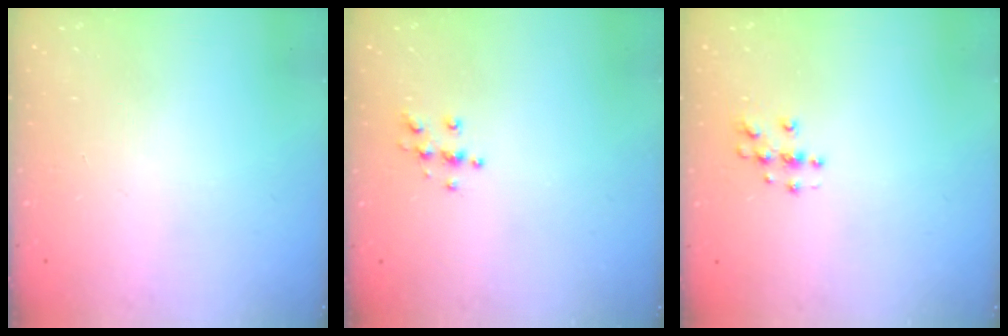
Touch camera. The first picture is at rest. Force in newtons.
{"total": 4.4, "press": 4.4, "slide": 0.3}
{"total": 3.7, "press": 3.7, "slide": 0.2}